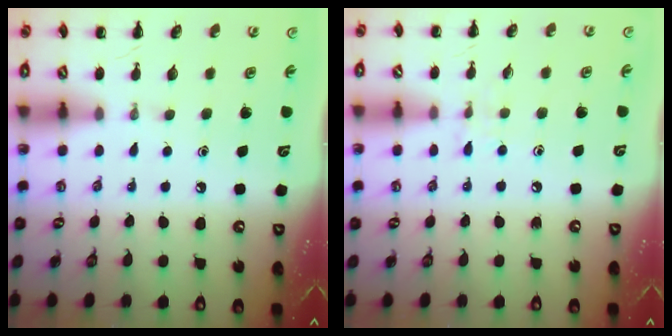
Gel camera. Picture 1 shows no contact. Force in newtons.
{"total": 4.8, "press": 4.5, "slide": 1.9}